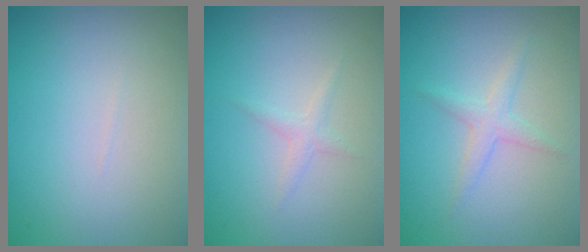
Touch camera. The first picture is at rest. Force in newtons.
{"total": 1.0, "press": 1.0, "slide": 0.1}
{"total": 1.7, "press": 1.6, "slide": 0.1}